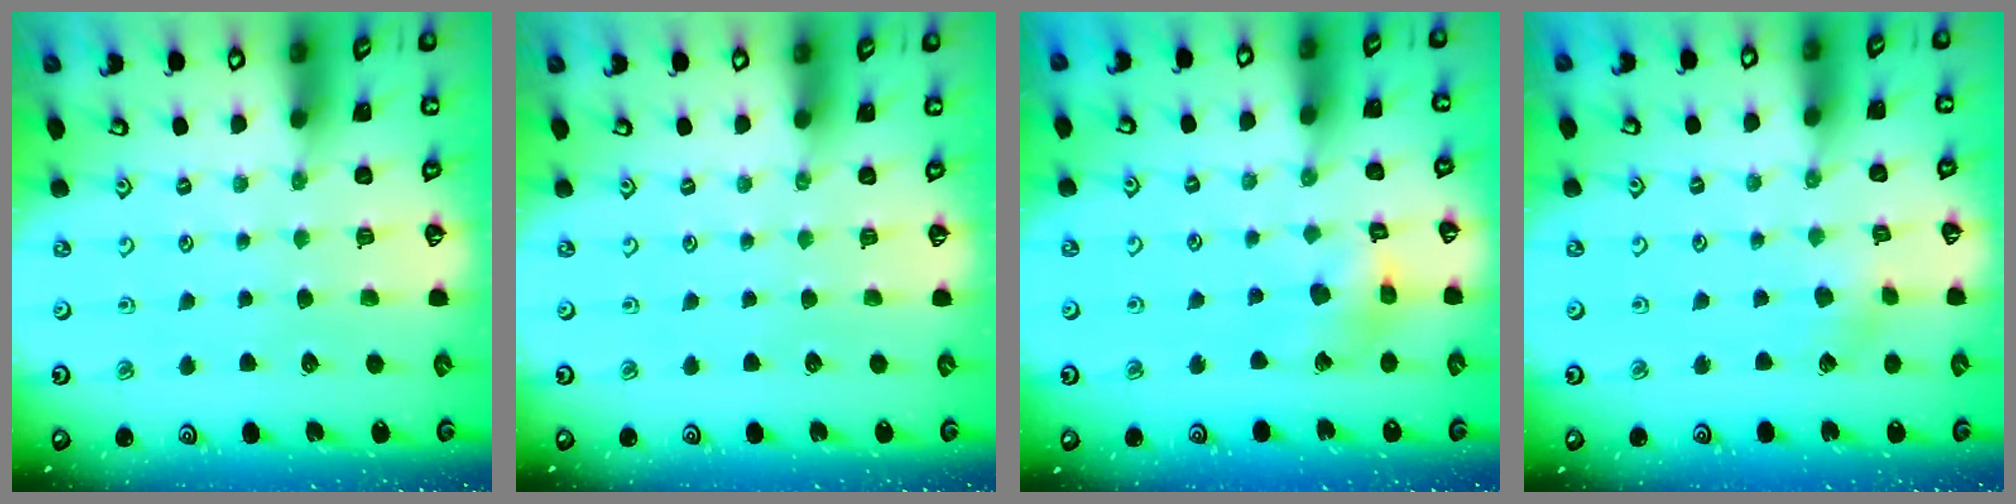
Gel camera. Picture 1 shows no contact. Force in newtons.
{"total": 0.0}
{"total": 10.0, "press": 10.0, "slide": 1.2}
{"total": 2.3, "press": 2.2, "slide": 0.3}